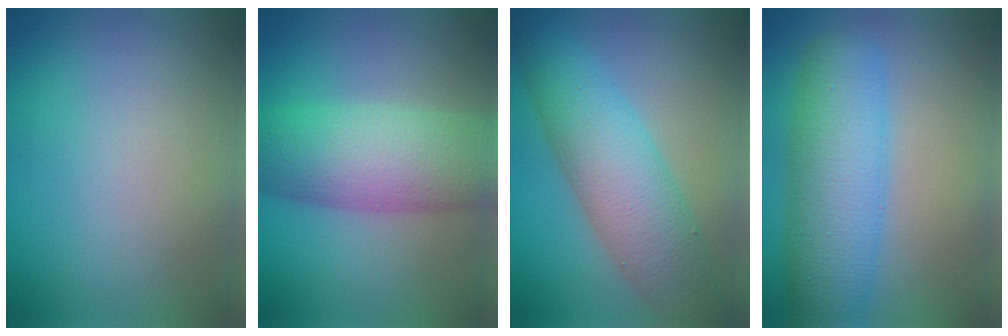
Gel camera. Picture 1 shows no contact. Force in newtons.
{"total": 9.4, "press": 9.4, "slide": 0.1}
{"total": 7.6, "press": 7.6, "slide": 0.1}
{"total": 8.0, "press": 8.0, "slide": 0.1}